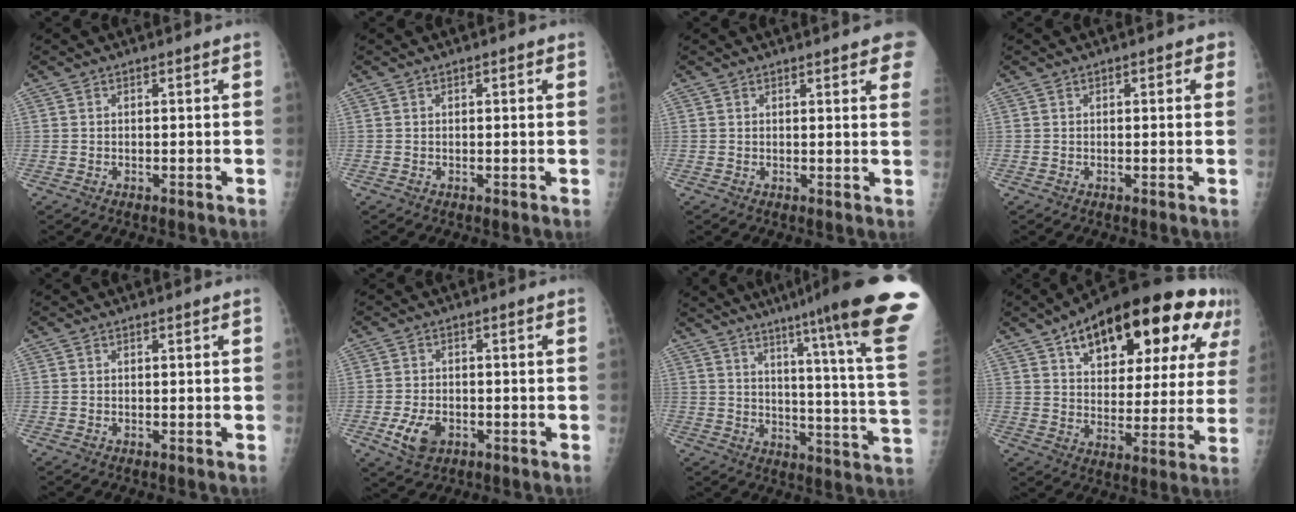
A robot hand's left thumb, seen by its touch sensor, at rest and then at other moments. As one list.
[{"total": 0.7, "force": [0.3, 0.3, 0.6], "torque": [-0.007, 0.001, 0.002]}, {"total": 7.5, "force": [5.0, 1.5, 5.4], "torque": [-0.048, -0.007, 0.050]}, {"total": 1.9, "force": [0.8, 1.0, 1.3], "torque": [-0.005, 0.002, 0.006]}, {"total": 0.0}, {"total": 5.9, "force": [-2.3, 3.8, 3.8], "torque": [-0.069, 0.004, -0.037]}, {"total": 25.9, "force": [17.8, -0.1, 18.9], "torque": [-0.227, -0.104, 0.230]}, {"total": 28.0, "force": [14.0, 12.8, 20.5], "torque": [-0.260, 0.006, 0.201]}]